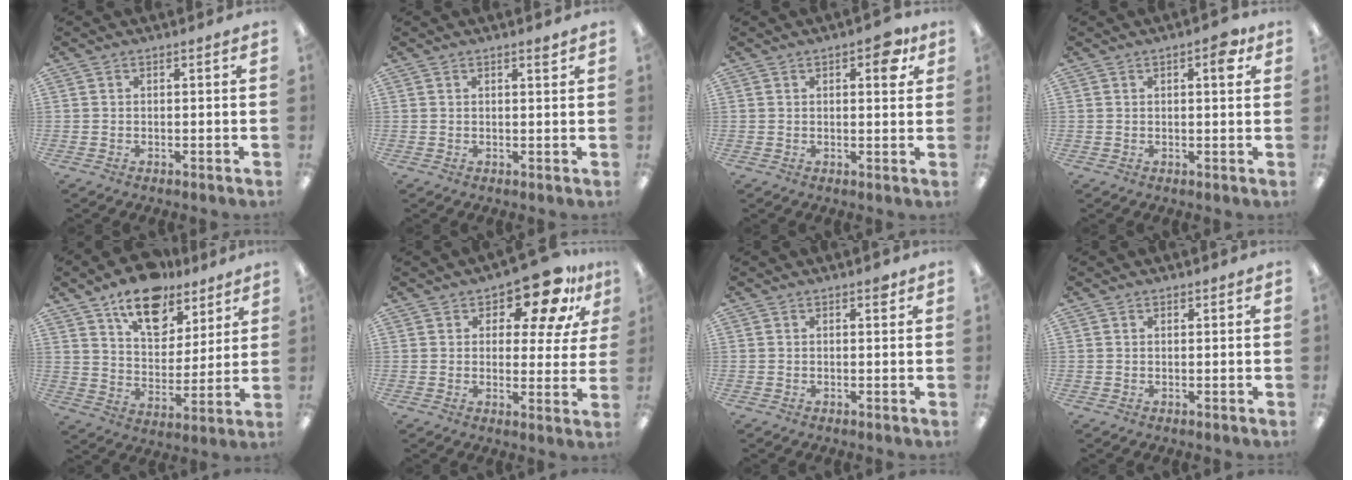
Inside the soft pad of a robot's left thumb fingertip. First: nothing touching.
{"total": 1.4, "force": [1.1, 0.1, 0.8], "torque": [-0.010, -0.005, 0.017]}
{"total": 5.9, "force": [2.7, 2.8, 4.4], "torque": [-0.046, -0.009, 0.036]}
{"total": 4.2, "force": [1.9, 1.5, 3.4], "torque": [-0.039, -0.005, 0.024]}
{"total": 15.4, "force": [10.9, 8.5, 6.8], "torque": [-0.099, -0.066, 0.194]}
{"total": 13.0, "force": [8.7, 5.9, 7.7], "torque": [-0.112, -0.045, 0.149]}
{"total": 1.4, "force": [0.8, 0.6, 0.9], "torque": [-0.003, -0.004, 0.010]}
{"total": 0.5, "force": [0.4, 0.3, -0.1], "torque": [0.002, -0.001, 0.008]}